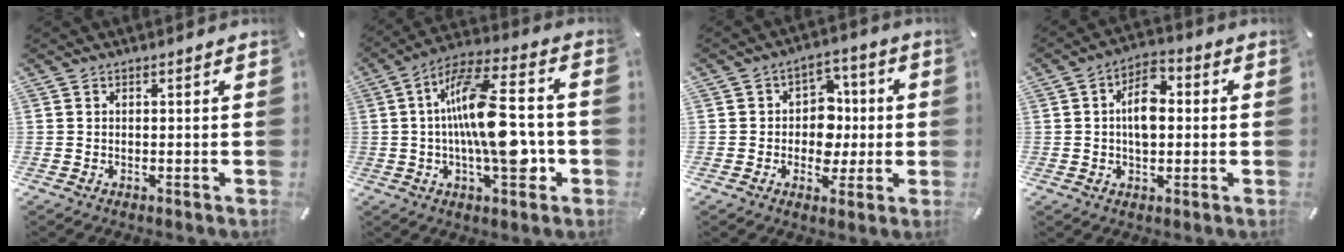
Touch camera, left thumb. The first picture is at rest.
{"total": 19.2, "force": [-1.4, 7.6, 17.5], "torque": [-0.297, 0.007, -0.025]}
{"total": 9.4, "force": [-0.4, 8.4, 4.3], "torque": [-0.056, 0.012, -0.001]}
{"total": 8.4, "force": [0.5, 5.2, 6.6], "torque": [-0.106, 0.006, 0.005]}